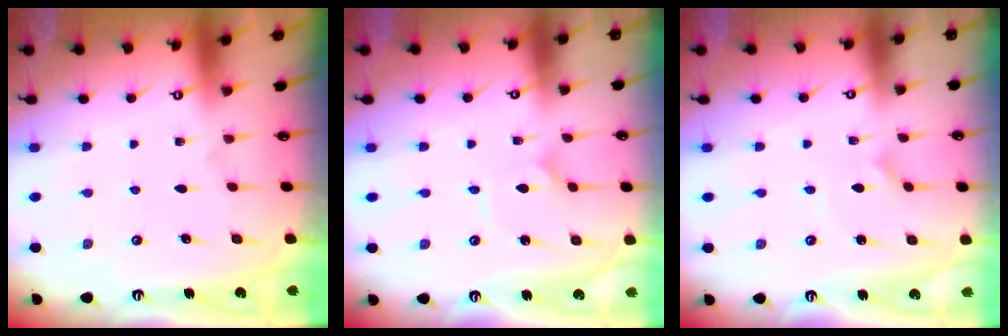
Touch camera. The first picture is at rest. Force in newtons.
{"total": 1.8, "press": 1.8, "slide": 0.1}
{"total": 1.6, "press": 1.6, "slide": 0.2}